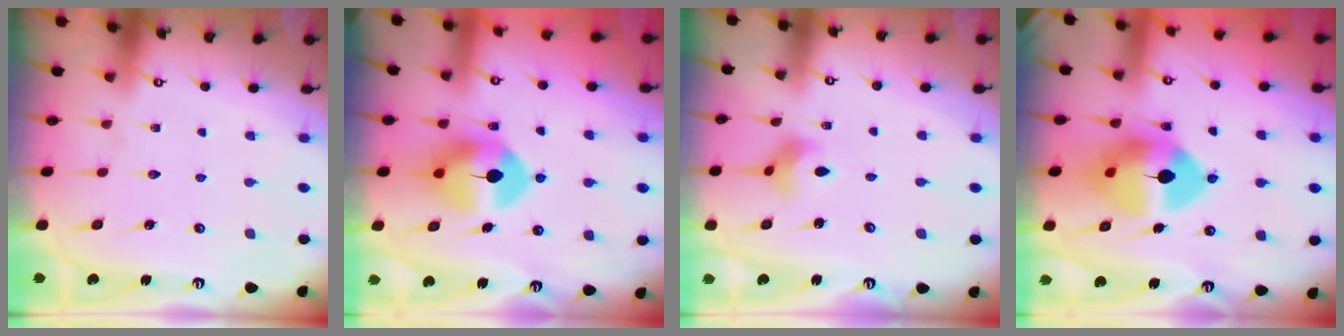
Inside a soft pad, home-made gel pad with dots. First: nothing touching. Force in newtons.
{"total": 9.7, "press": 9.6, "slide": 1.6}
{"total": 5.0, "press": 5.0, "slide": 0.6}
{"total": 12.2, "press": 12.1, "slide": 1.7}